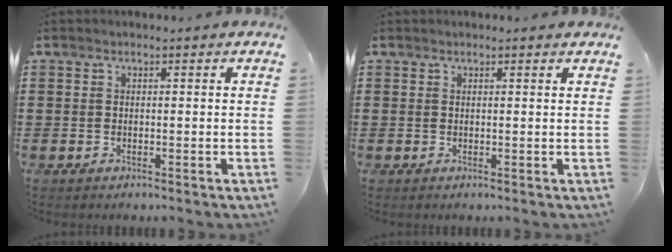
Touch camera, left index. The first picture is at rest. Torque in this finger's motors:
{"motor_torque": [2.14, 0.00, 0.29, 0.04]}